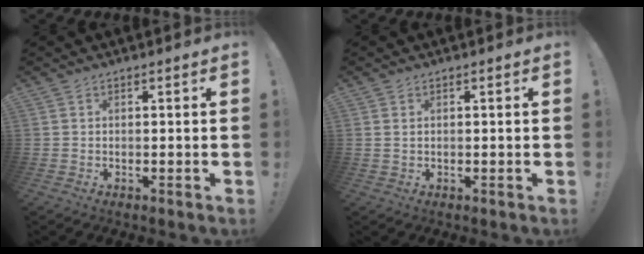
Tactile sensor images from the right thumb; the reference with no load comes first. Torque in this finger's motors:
{"motor_torque": [0.24, -0.48, -0.33, 0.29, 0.06]}